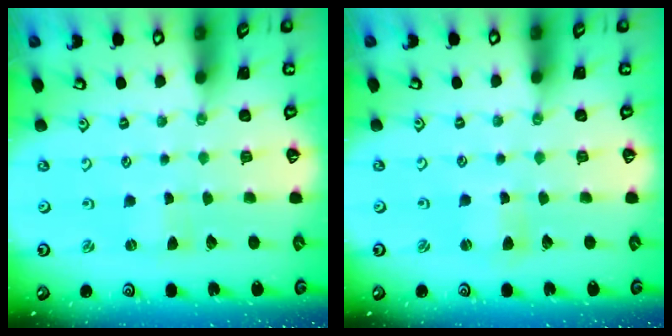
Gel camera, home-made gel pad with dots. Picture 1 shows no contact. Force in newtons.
{"total": 1.9, "press": 1.9, "slide": 0.3}